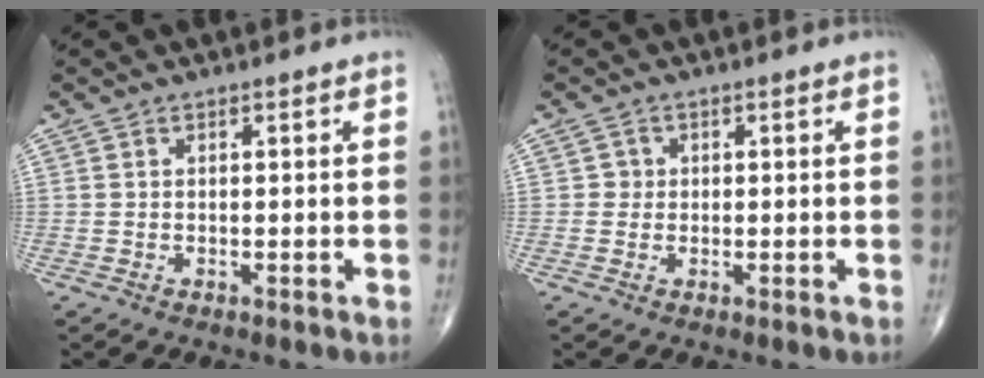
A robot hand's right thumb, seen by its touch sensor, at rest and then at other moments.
{"total": 1.5, "force": [0.1, 1.4, 0.2], "torque": [0.006, 0.004, -0.002]}